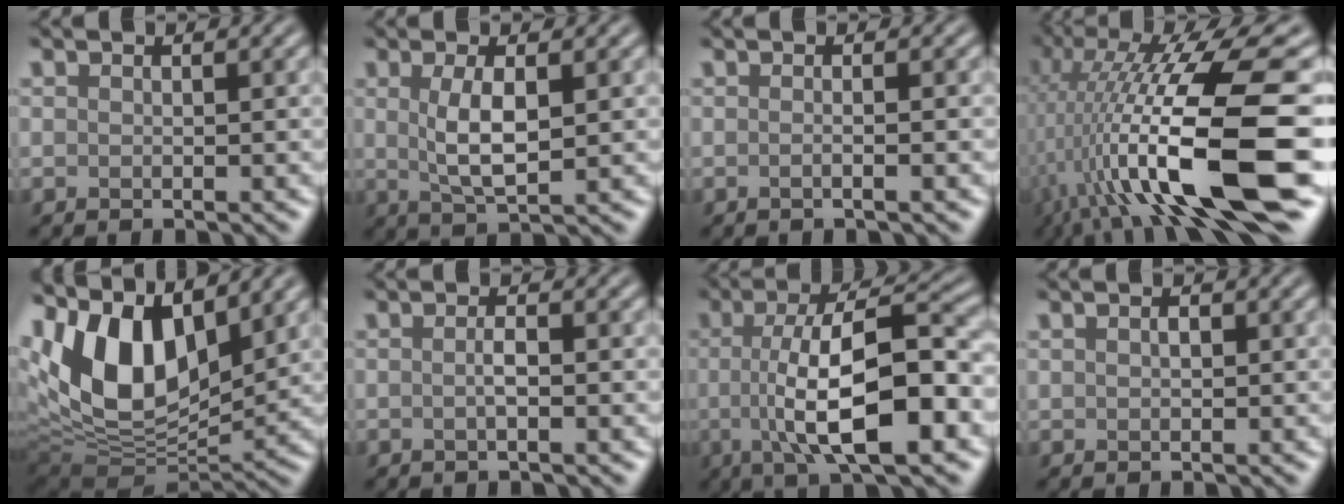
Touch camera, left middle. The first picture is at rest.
{"total": 3.5, "force": [0.6, 0.9, 3.4], "torque": [-0.071, 0.003, 0.021]}
{"total": 2.6, "force": [0.4, 1.4, 2.2], "torque": [0.001, 0.005, -0.020]}
{"total": 15.3, "force": [-1.7, 4.2, 14.7], "torque": [-0.249, 0.012, -0.019]}
{"total": 13.5, "force": [4.6, 7.5, 10.2], "torque": [-0.193, 0.009, 0.082]}
{"total": 1.2, "force": [0.0, 0.2, 1.1], "torque": [-0.015, 0.001, 0.003]}
{"total": 10.8, "force": [-1.2, 3.0, 10.3], "torque": [-0.153, 0.013, -0.016]}
{"total": 0.8, "force": [0.5, 0.4, 0.4], "torque": [-0.002, 0.005, 0.007]}